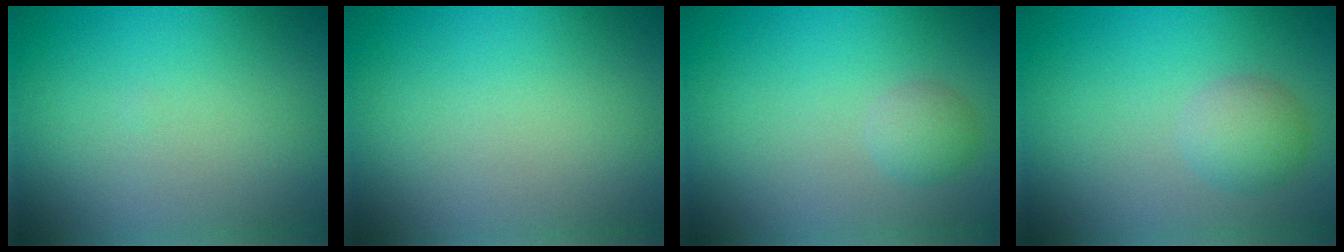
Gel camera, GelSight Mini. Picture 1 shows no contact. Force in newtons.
{"total": 0.0}
{"total": 1.5, "press": 1.5, "slide": 0.0}
{"total": 2.4, "press": 2.4, "slide": 0.0}